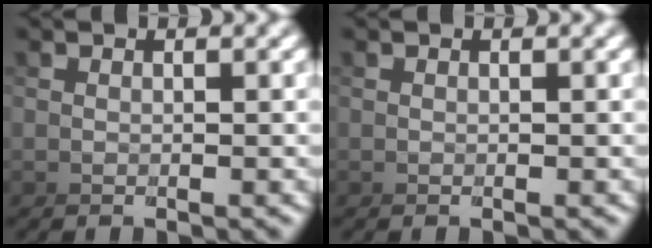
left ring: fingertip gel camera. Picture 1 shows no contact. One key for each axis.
{"total": 0.0}